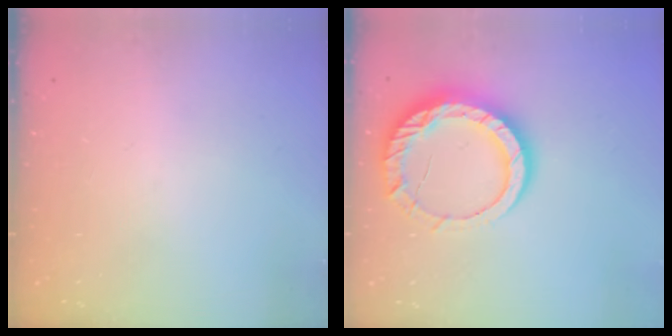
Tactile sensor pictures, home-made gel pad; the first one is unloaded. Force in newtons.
{"total": 14.3, "press": 14.3, "slide": 1.3}